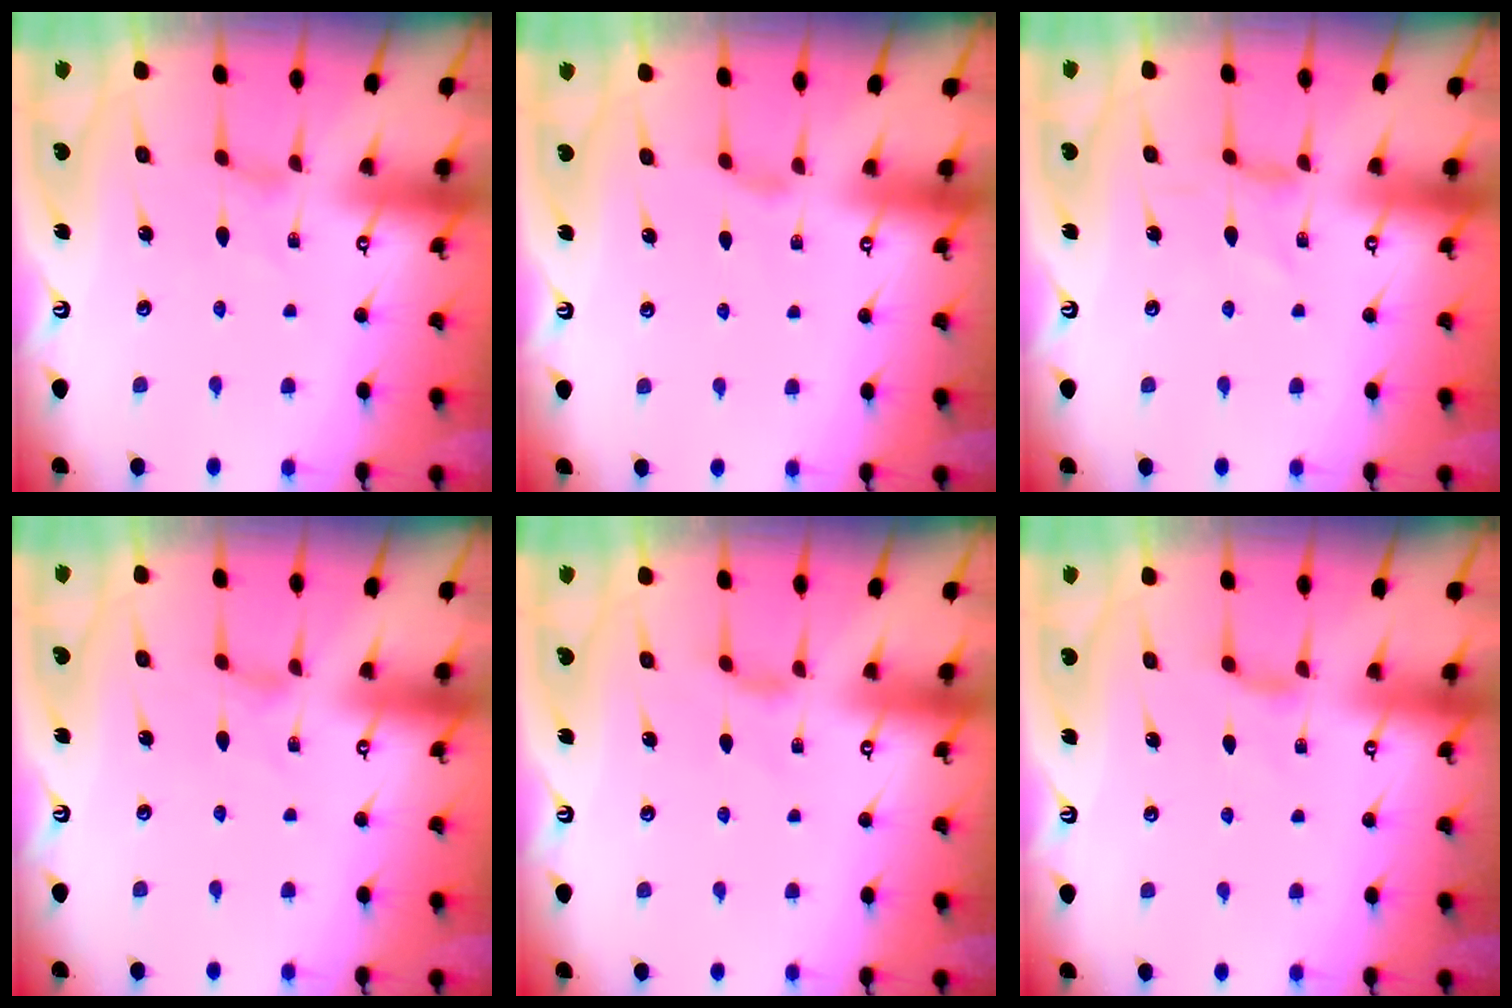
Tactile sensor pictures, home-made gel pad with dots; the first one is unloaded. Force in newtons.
{"total": 0.0}
{"total": 0.0}
{"total": 0.0}
{"total": 1.6, "press": 1.5, "slide": 0.4}
{"total": 2.9, "press": 2.9, "slide": 0.5}